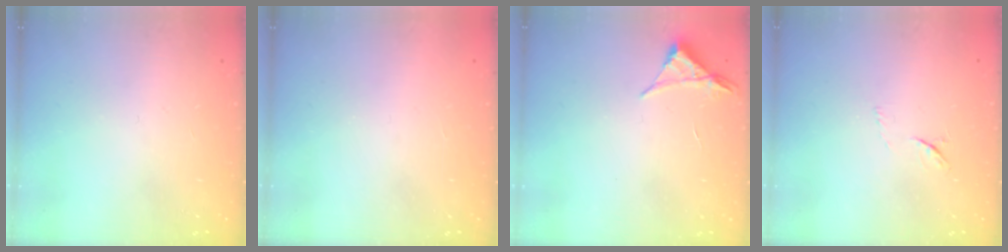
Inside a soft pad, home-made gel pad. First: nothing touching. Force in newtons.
{"total": 1.6, "press": 1.6, "slide": 0.1}
{"total": 3.5, "press": 3.5, "slide": 0.6}
{"total": 4.2, "press": 4.0, "slide": 1.4}